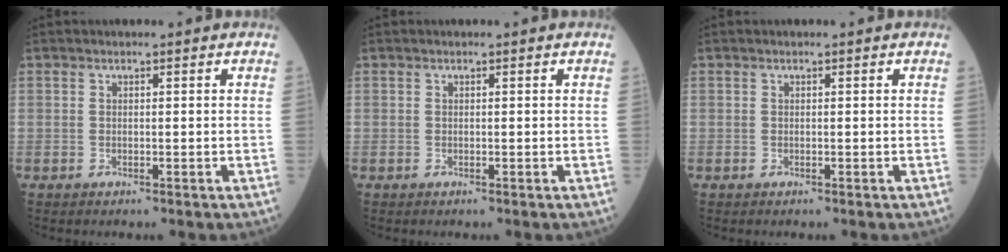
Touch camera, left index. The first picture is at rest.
{"total": 0.0}
{"total": 0.0}